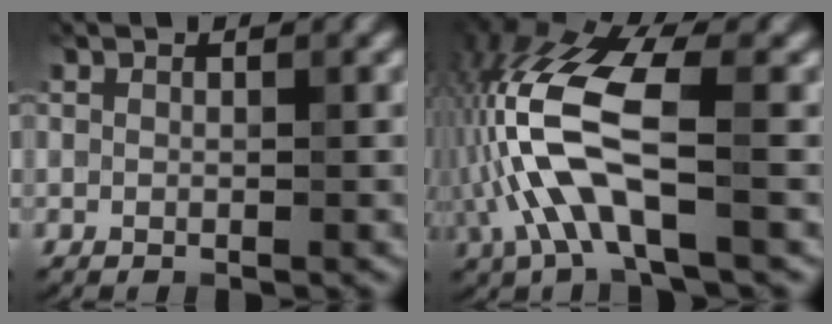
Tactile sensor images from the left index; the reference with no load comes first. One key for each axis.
{"total": 9.5, "fx": -1.9, "fy": 3.8, "fz": 8.5, "tx": -0.200, "ty": 0.018, "tz": -0.042}